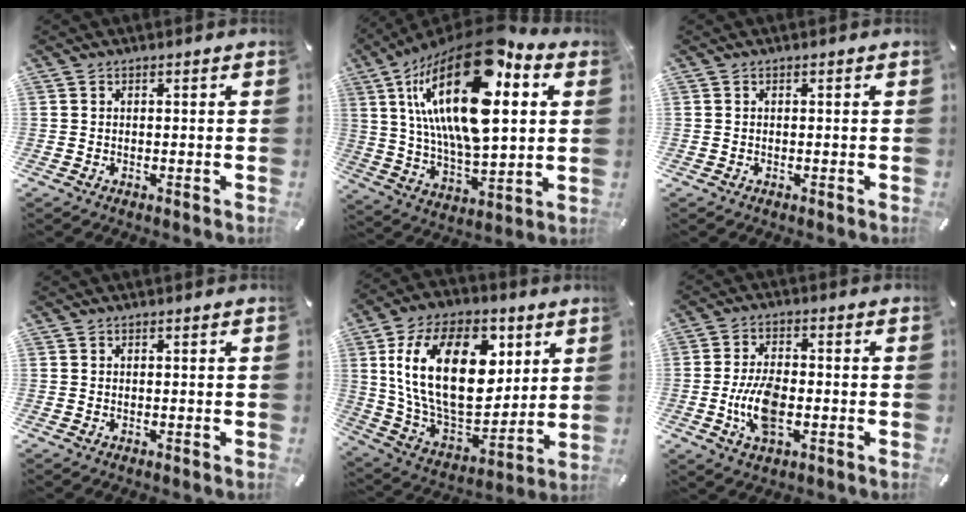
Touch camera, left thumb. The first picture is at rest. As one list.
[{"total": 29.2, "force": [11.2, 14.0, 23.0], "torque": [-0.433, -0.056, 0.186]}, {"total": 0.0}, {"total": 0.0}, {"total": 26.8, "force": [6.8, 16.5, 20.0], "torque": [-0.386, -0.025, 0.116]}, {"total": 9.3, "force": [-2.1, 4.8, 7.7], "torque": [-0.166, 0.001, -0.038]}]